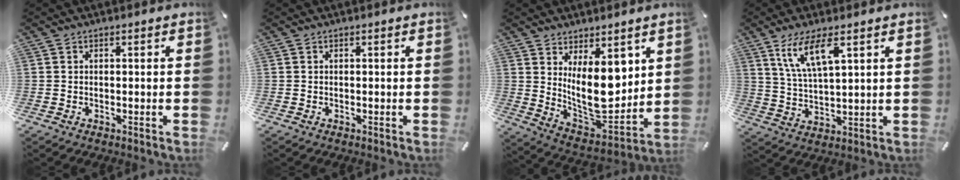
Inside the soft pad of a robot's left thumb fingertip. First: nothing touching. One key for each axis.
{"total": 0.0}
{"total": 14.2, "fx": 5.4, "fy": 7.3, "fz": 10.9, "tx": -0.185, "ty": -0.061, "tz": 0.101}
{"total": 9.5, "fx": 5.7, "fy": 2.8, "fz": 7.1, "tx": -0.160, "ty": -0.007, "tz": 0.103}